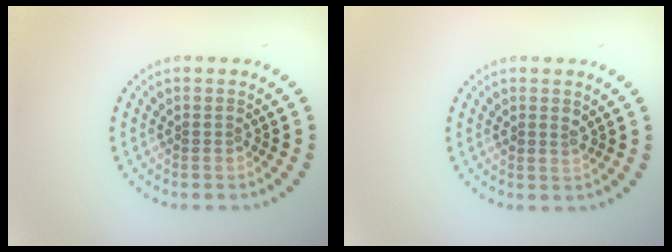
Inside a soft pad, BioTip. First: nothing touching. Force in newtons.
{"total": 0.9, "press": 0.8, "slide": 0.2}